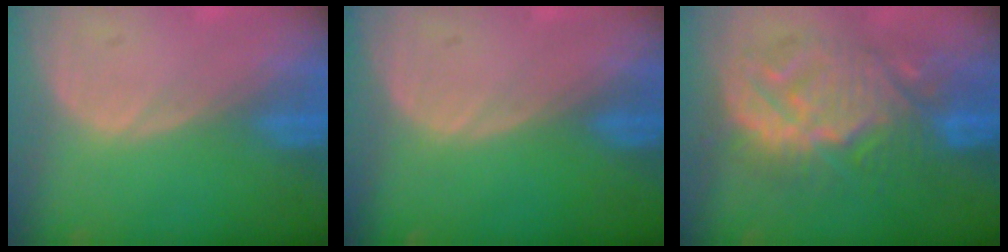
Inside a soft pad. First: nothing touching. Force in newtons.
{"total": 0.0}
{"total": 10.6, "press": 10.6, "slide": 0.7}